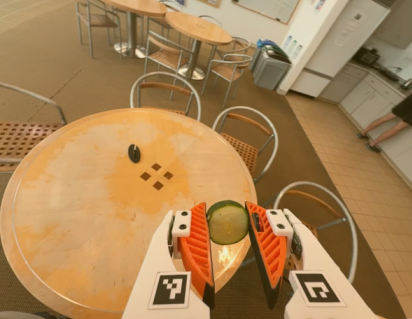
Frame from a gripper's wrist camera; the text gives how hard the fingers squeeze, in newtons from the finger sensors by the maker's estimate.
{"total": 9.9, "left": 9.7, "right": 10.1}